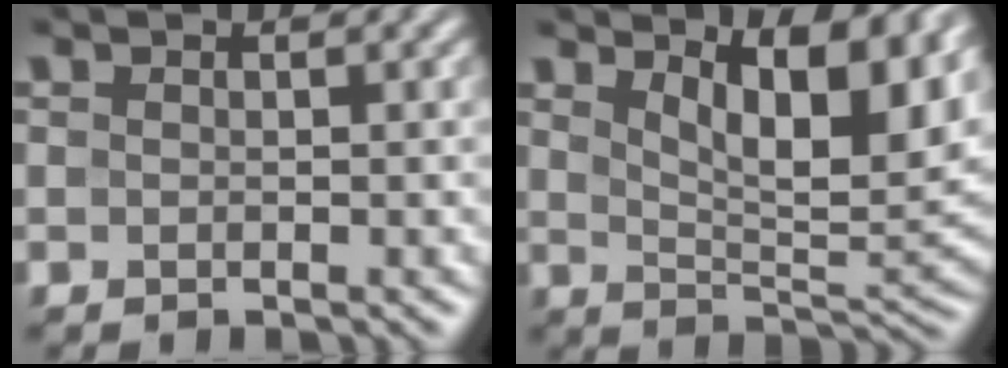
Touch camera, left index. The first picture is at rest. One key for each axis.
{"total": 8.9, "fx": 4.5, "fy": 2.9, "fz": 7.2, "tx": -0.107, "ty": -0.002, "tz": 0.072}